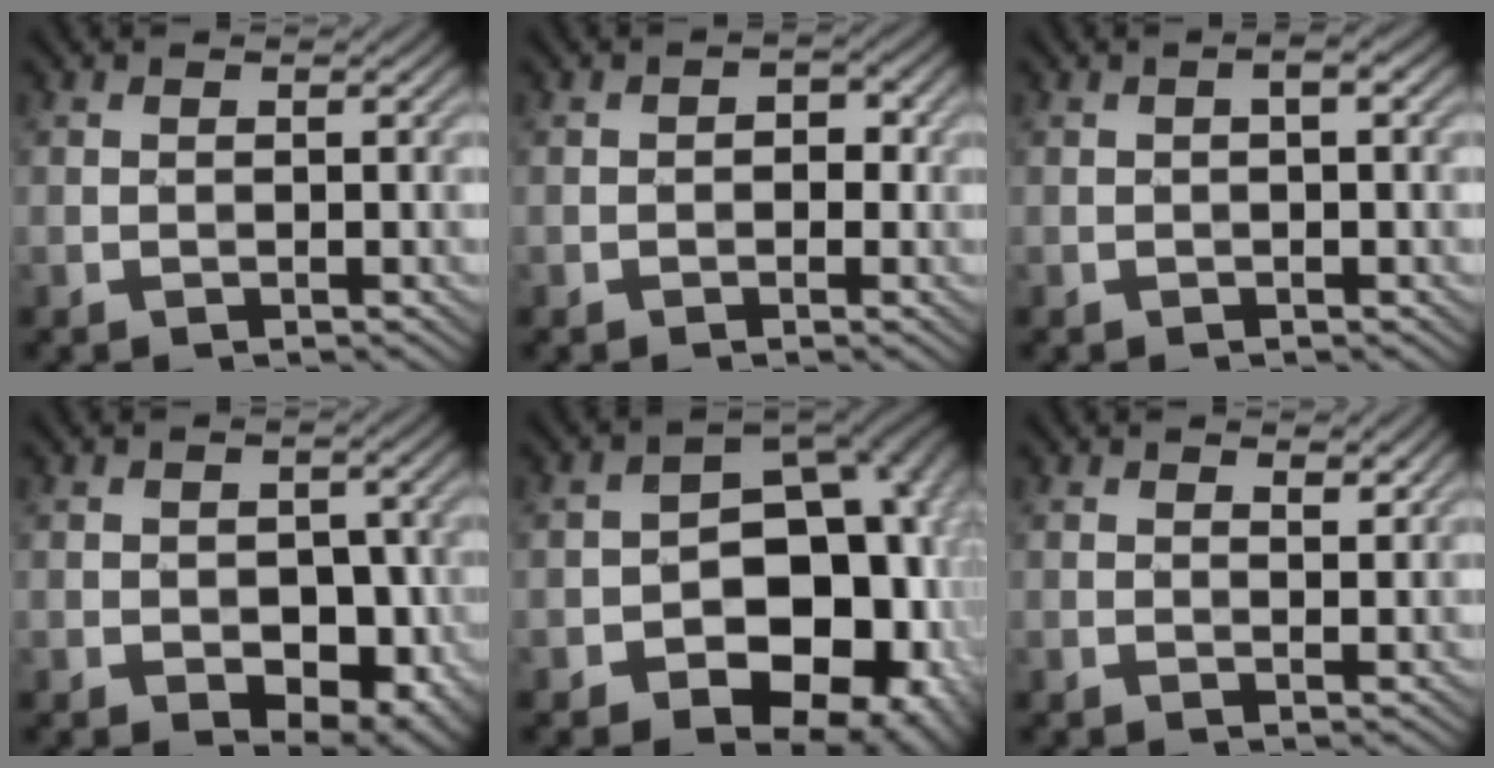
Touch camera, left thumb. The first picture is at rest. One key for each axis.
{"total": 2.2, "fx": -0.2, "fy": 1.5, "fz": 1.5, "tx": -0.022, "ty": -0.001, "tz": -0.005}
{"total": 1.8, "fx": 0.0, "fy": 0.3, "fz": 1.8, "tx": -0.031, "ty": 0.004, "tz": 0.000}
{"total": 5.9, "fx": -1.7, "fy": 4.1, "fz": 3.8, "tx": -0.052, "ty": -0.013, "tz": -0.016}
{"total": 19.0, "fx": -4.9, "fy": 13.3, "fz": 12.7, "tx": -0.114, "ty": -0.009, "tz": -0.079}
{"total": 1.8, "fx": 1.3, "fy": 0.5, "fz": 1.1, "tx": -0.021, "ty": -0.006, "tz": 0.027}